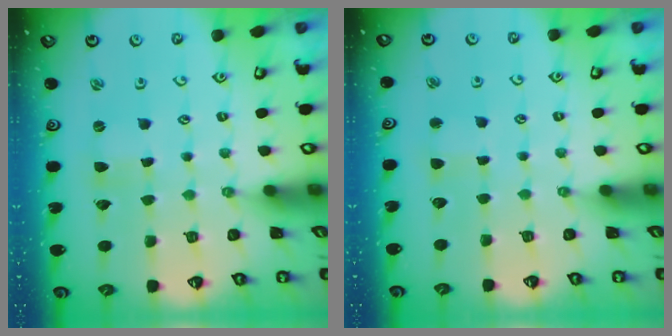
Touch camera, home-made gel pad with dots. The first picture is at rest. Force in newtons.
{"total": 2.5, "press": 2.4, "slide": 0.3}